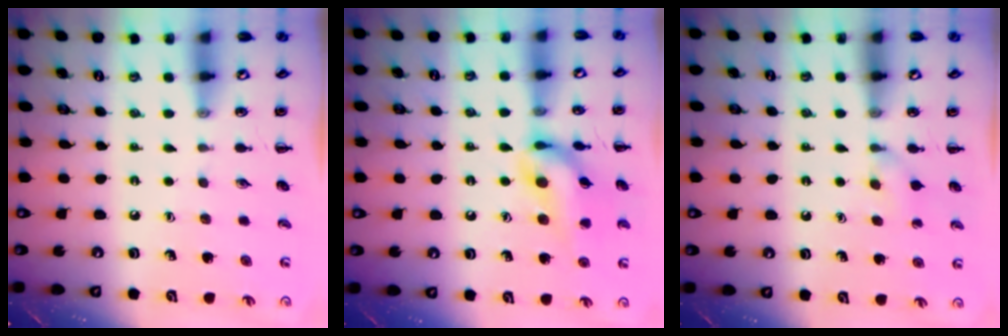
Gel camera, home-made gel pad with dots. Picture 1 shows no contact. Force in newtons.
{"total": 13.9, "press": 13.8, "slide": 1.6}
{"total": 5.4, "press": 5.0, "slide": 2.0}